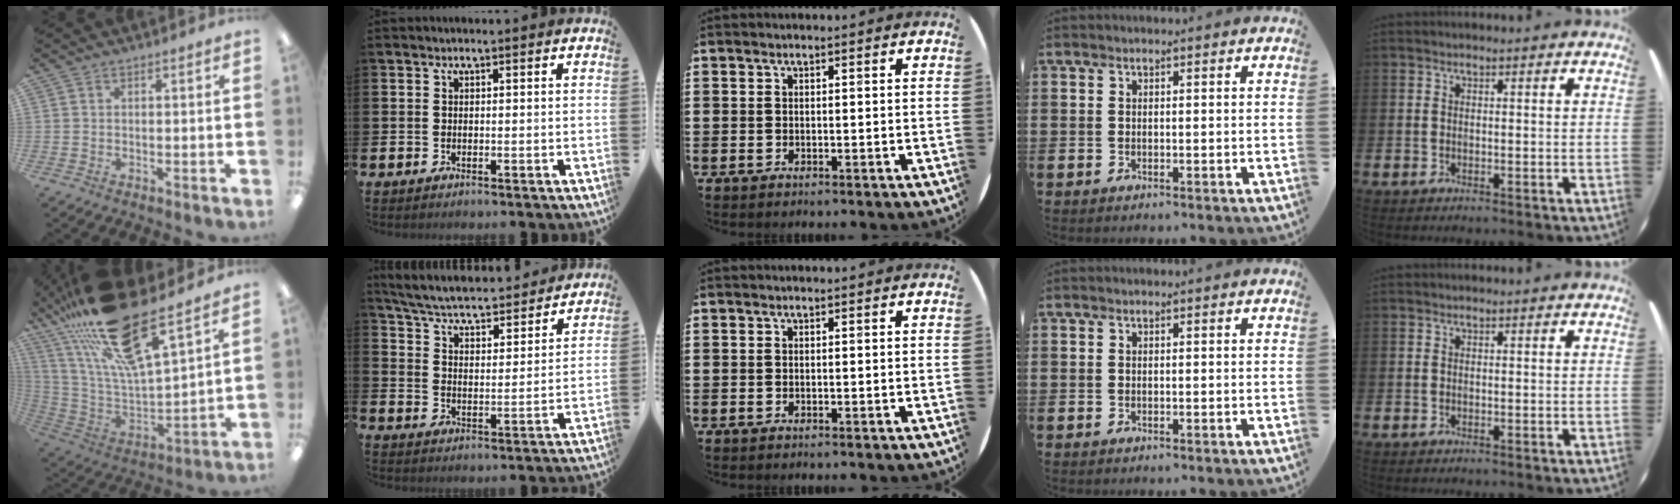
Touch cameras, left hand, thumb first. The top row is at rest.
{"thumb": {"total": 24.2, "force": [17.8, 6.3, 15.0], "torque": [-0.285, -0.111, 0.303]}, "index": {"total": 5.3, "force": [5.1, 0.7, 1.3], "torque": [-0.059, -0.045, 0.083]}}